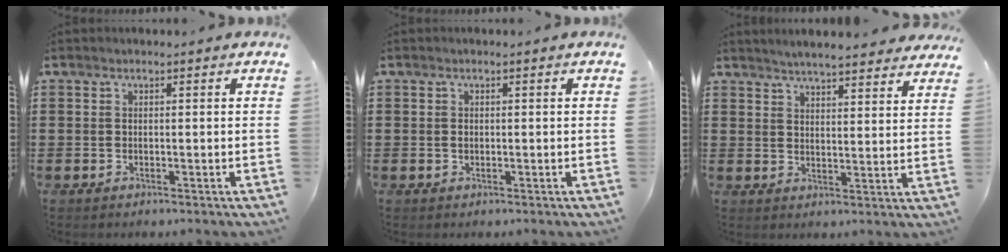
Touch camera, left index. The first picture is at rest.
{"total": 0.7, "force": [0.0, 0.5, 0.5], "torque": [-0.013, 0.001, 0.000]}
{"total": 4.3, "force": [4.2, -0.2, 0.6], "torque": [-0.028, -0.022, 0.075]}